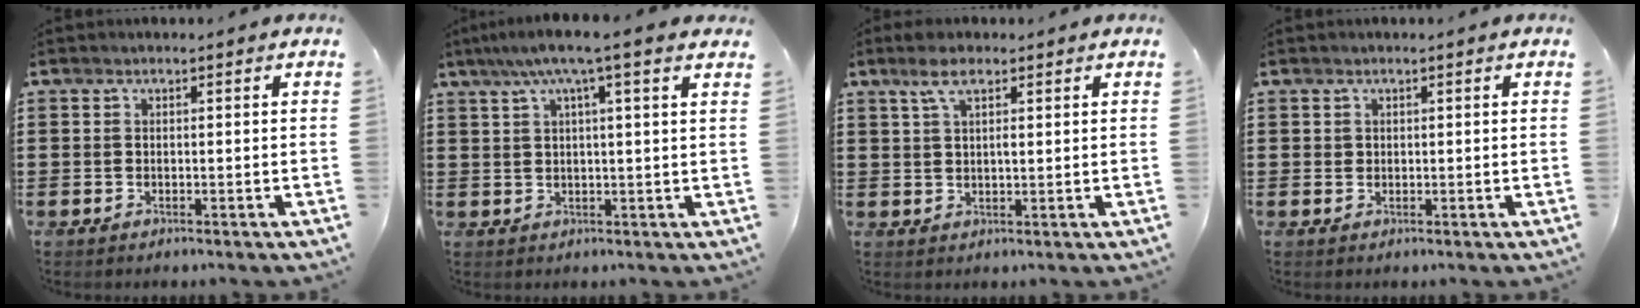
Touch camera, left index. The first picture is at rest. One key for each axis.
{"total": 5.5, "fx": 3.4, "fy": -0.1, "fz": 4.4, "tx": -0.095, "ty": 0.000, "tz": 0.055}
{"total": 4.3, "fx": 2.3, "fy": 1.7, "fz": 3.2, "tx": -0.059, "ty": 0.005, "tz": 0.038}
{"total": 0.8, "fx": 0.4, "fy": 0.6, "fz": 0.2, "tx": -0.004, "ty": 0.004, "tz": 0.009}